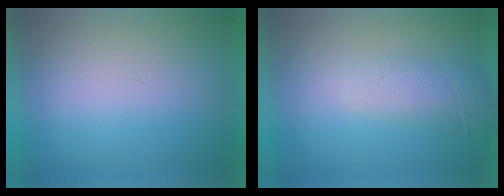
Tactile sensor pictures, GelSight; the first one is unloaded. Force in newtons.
{"total": 1.0}